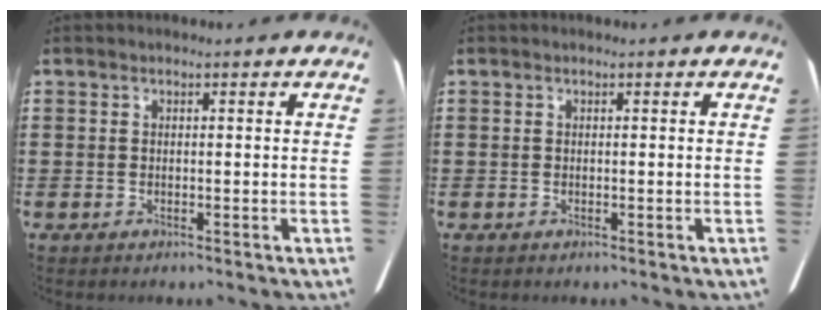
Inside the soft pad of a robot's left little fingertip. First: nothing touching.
{"total": 0.0}